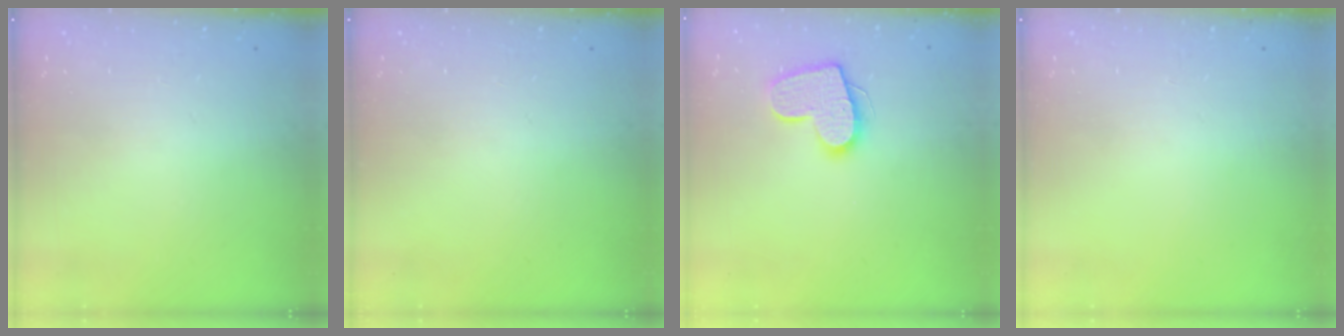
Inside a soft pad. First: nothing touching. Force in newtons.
{"total": 0.0}
{"total": 13.5, "press": 13.5, "slide": 0.9}
{"total": 0.0}